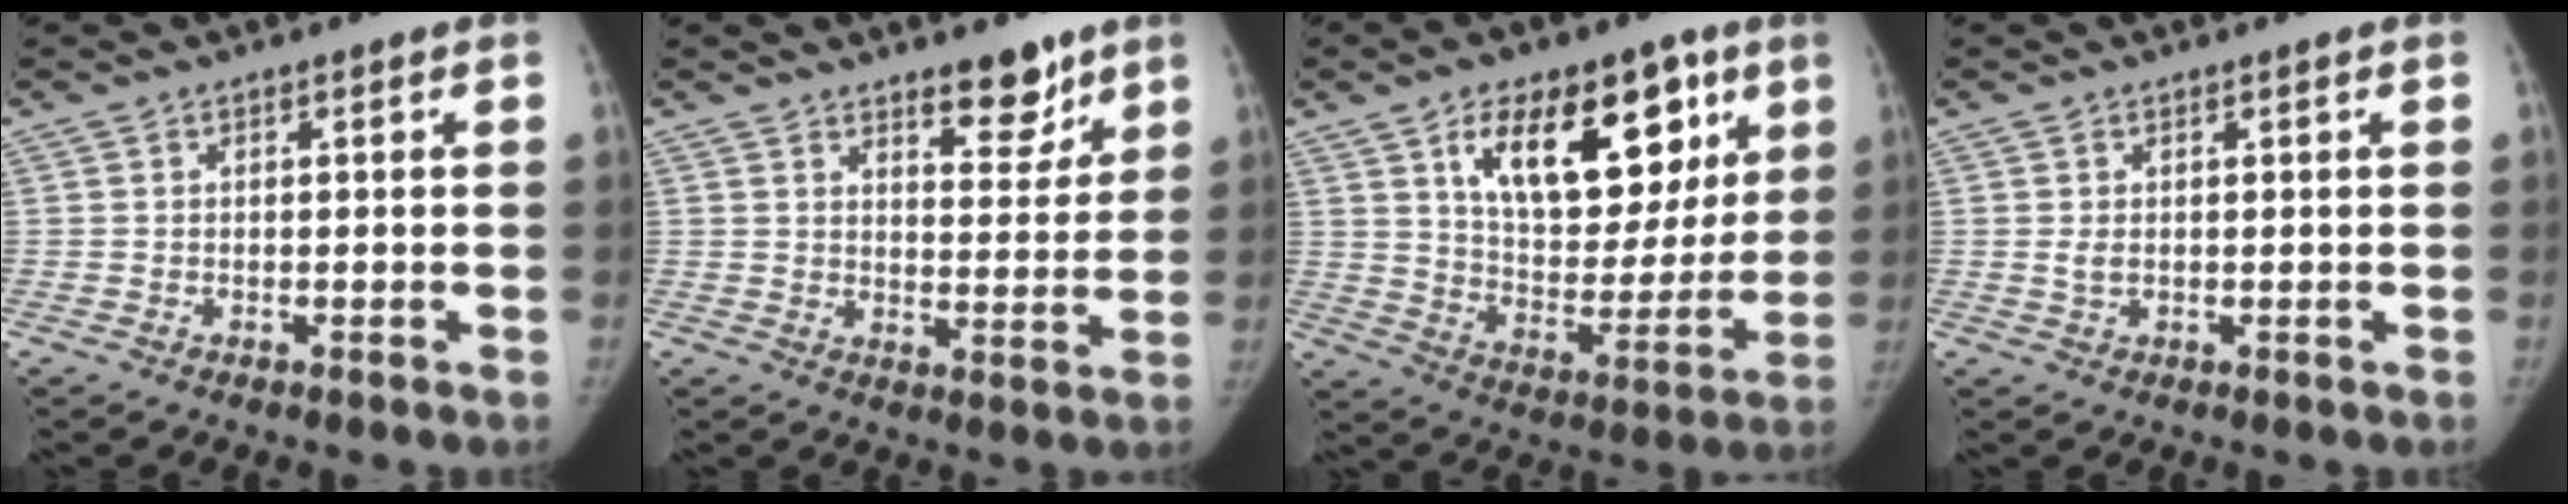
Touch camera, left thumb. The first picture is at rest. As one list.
[{"total": 7.4, "force": [5.4, 3.0, 4.0], "torque": [-0.026, -0.040, 0.079]}, {"total": 21.3, "force": [9.9, 11.7, 14.8], "torque": [-0.165, -0.037, 0.162]}, {"total": 1.6, "force": [0.3, 0.9, 1.3], "torque": [-0.028, 0.000, 0.008]}]